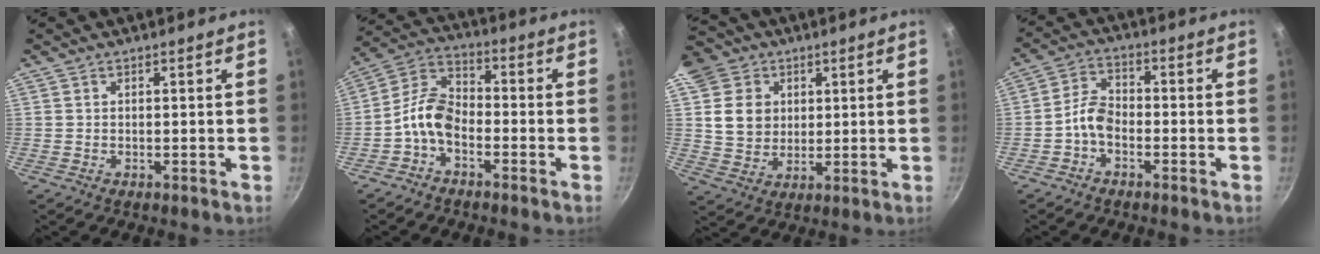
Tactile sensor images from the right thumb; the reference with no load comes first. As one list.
[{"total": 8.2, "force": [-3.3, 4.9, 5.6], "torque": [-0.104, 0.047, -0.082]}, {"total": 12.3, "force": [3.9, 10.6, 4.9], "torque": [-0.063, -0.002, 0.072]}, {"total": 5.0, "force": [-2.3, 3.0, 3.3], "torque": [-0.057, 0.033, -0.055]}]